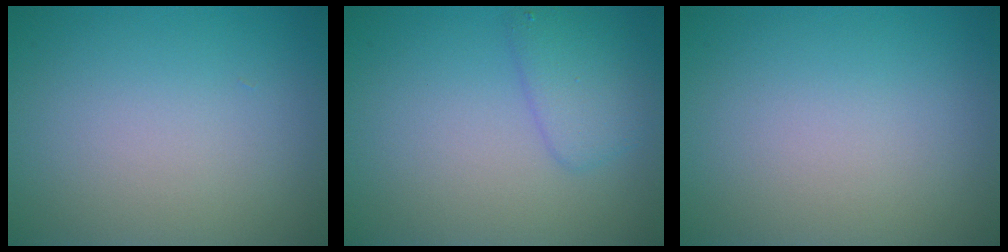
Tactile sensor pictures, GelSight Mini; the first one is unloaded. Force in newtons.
{"total": 2.6, "press": 2.5, "slide": 0.2}
{"total": 0.0}